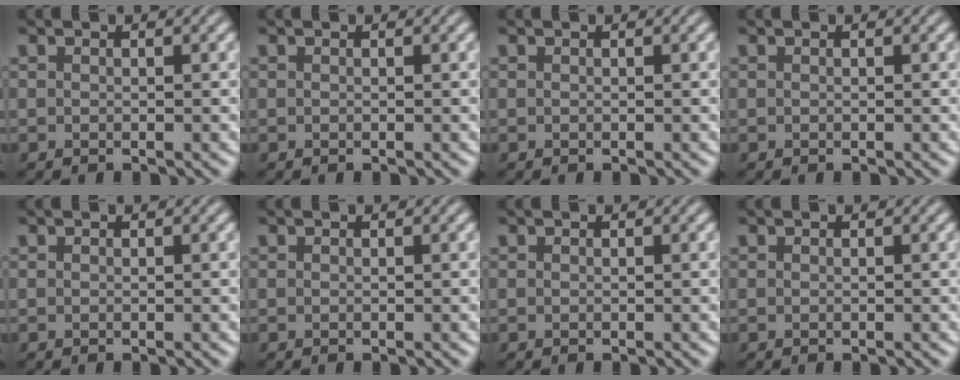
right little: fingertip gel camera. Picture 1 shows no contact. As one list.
[{"total": 0.0}, {"total": 0.0}, {"total": 0.0}, {"total": 0.0}, {"total": 0.0}, {"total": 0.0}, {"total": 0.0}]